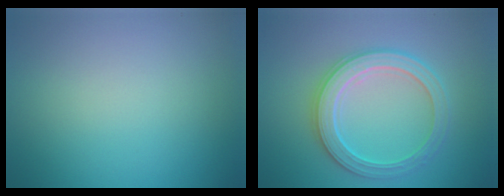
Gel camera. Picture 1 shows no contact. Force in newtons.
{"total": 3.9, "press": 3.8, "slide": 0.9}